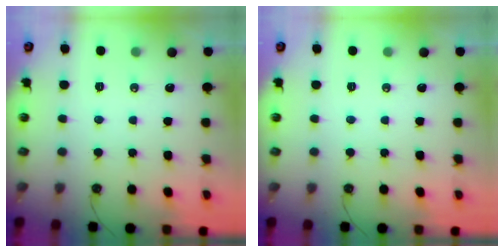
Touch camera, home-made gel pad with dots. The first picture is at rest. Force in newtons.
{"total": 0.0}